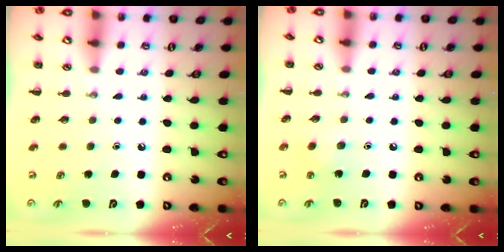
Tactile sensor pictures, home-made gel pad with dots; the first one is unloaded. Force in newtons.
{"total": 4.8, "press": 4.6, "slide": 1.4}